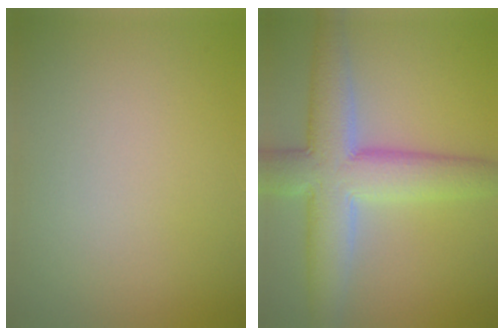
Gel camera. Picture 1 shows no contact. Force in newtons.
{"total": 8.4, "press": 8.4, "slide": 0.5}